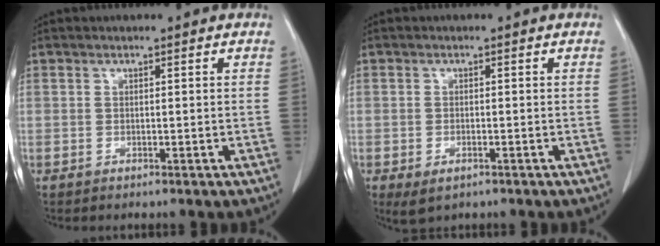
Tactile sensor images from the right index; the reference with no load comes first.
{"total": 3.0, "force": [-1.5, 1.5, 2.1], "torque": [-0.040, -0.006, -0.015]}